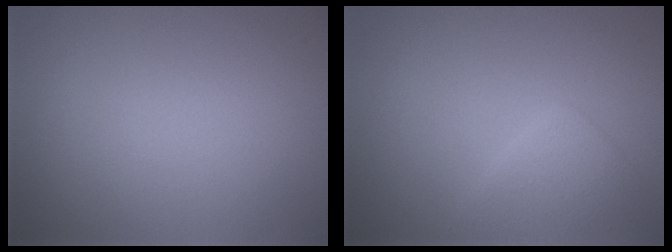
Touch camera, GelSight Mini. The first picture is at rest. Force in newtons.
{"total": 2.2, "press": 2.2, "slide": 0.1}